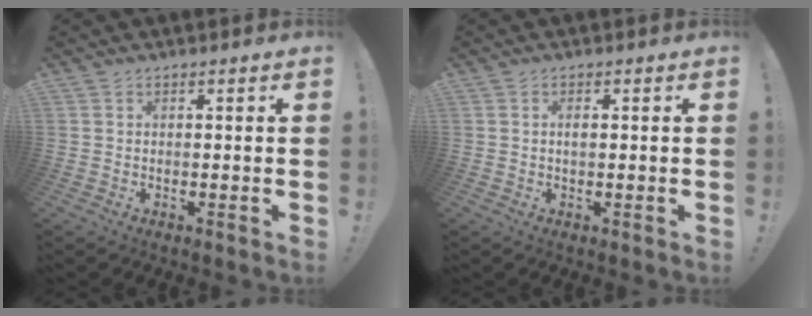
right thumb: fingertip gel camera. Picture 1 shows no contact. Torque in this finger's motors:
{"motor_torque": [-0.07, 0.01, -0.23, -0.03, 0.00]}